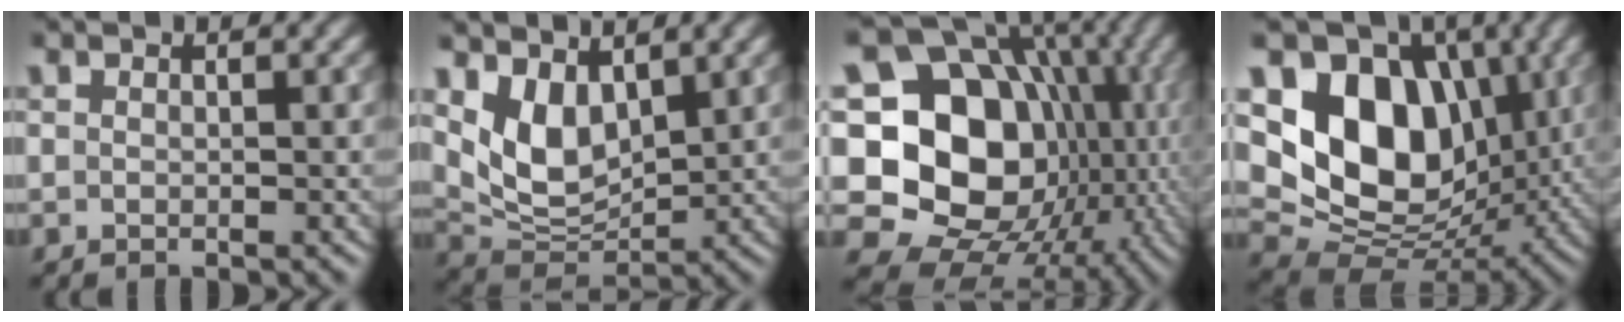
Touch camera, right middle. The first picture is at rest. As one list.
[{"total": 5.5, "force": [2.4, 3.3, 3.7], "torque": [-0.078, -0.015, 0.049]}, {"total": 20.4, "force": [-0.8, 17.0, 11.2], "torque": [-0.190, -0.006, -0.025]}, {"total": 12.7, "force": [2.8, 9.2, 8.3], "torque": [-0.141, -0.006, 0.048]}]